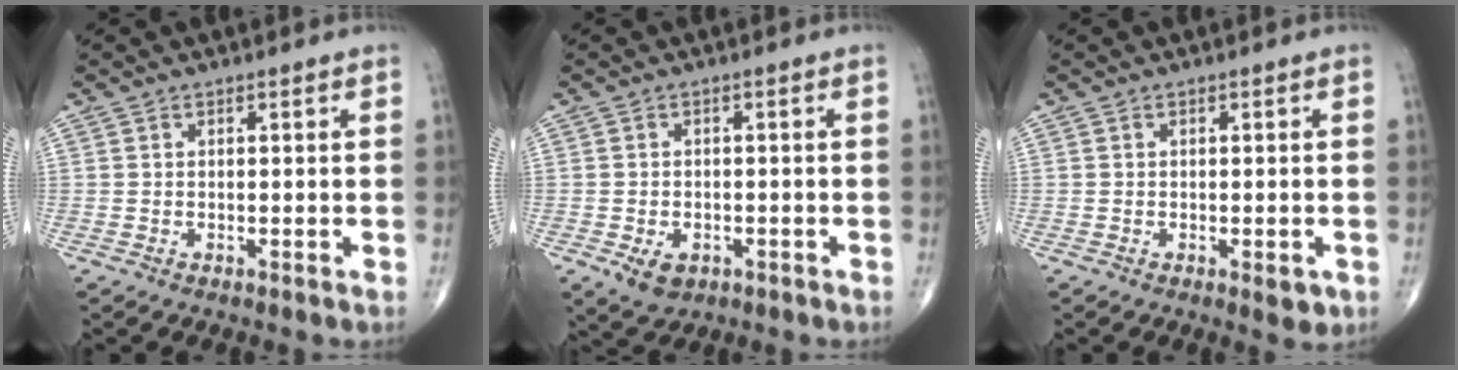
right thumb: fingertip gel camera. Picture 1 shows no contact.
{"total": 4.5, "force": [-1.8, 3.1, 2.7], "torque": [-0.039, 0.003, -0.022]}
{"total": 2.6, "force": [-0.9, 1.1, 2.1], "torque": [-0.017, -0.002, -0.009]}